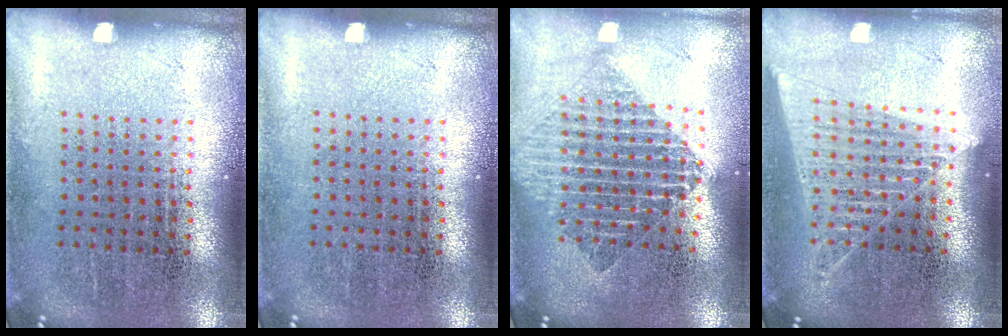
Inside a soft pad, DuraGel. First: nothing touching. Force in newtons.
{"total": 0.0}
{"total": 1.9, "press": 1.6, "slide": 1.1}
{"total": 1.5, "press": 1.4, "slide": 0.6}